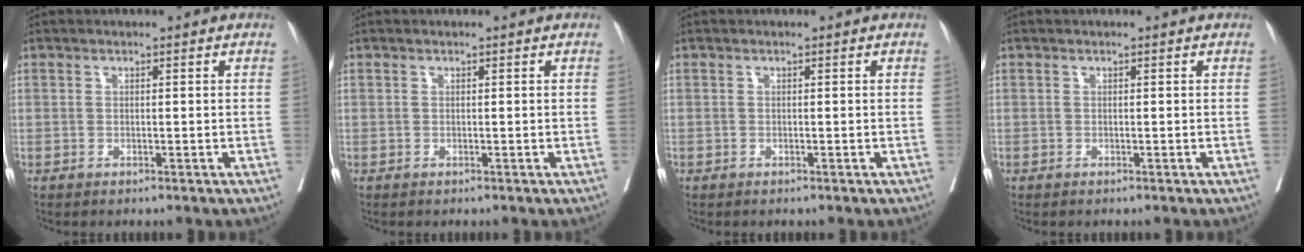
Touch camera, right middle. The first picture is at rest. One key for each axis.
{"total": 0.0}
{"total": 0.0}
{"total": 0.0}